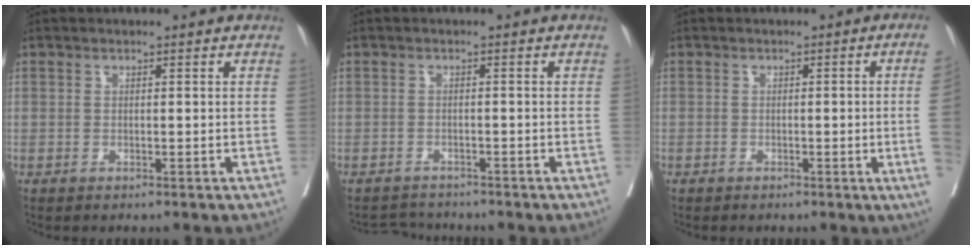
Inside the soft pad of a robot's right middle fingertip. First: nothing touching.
{"total": 2.8, "force": [-2.8, 0.2, -0.5], "torque": [0.006, -0.012, -0.046]}
{"total": 4.8, "force": [-0.7, -1.7, 4.4], "torque": [-0.047, -0.009, -0.009]}